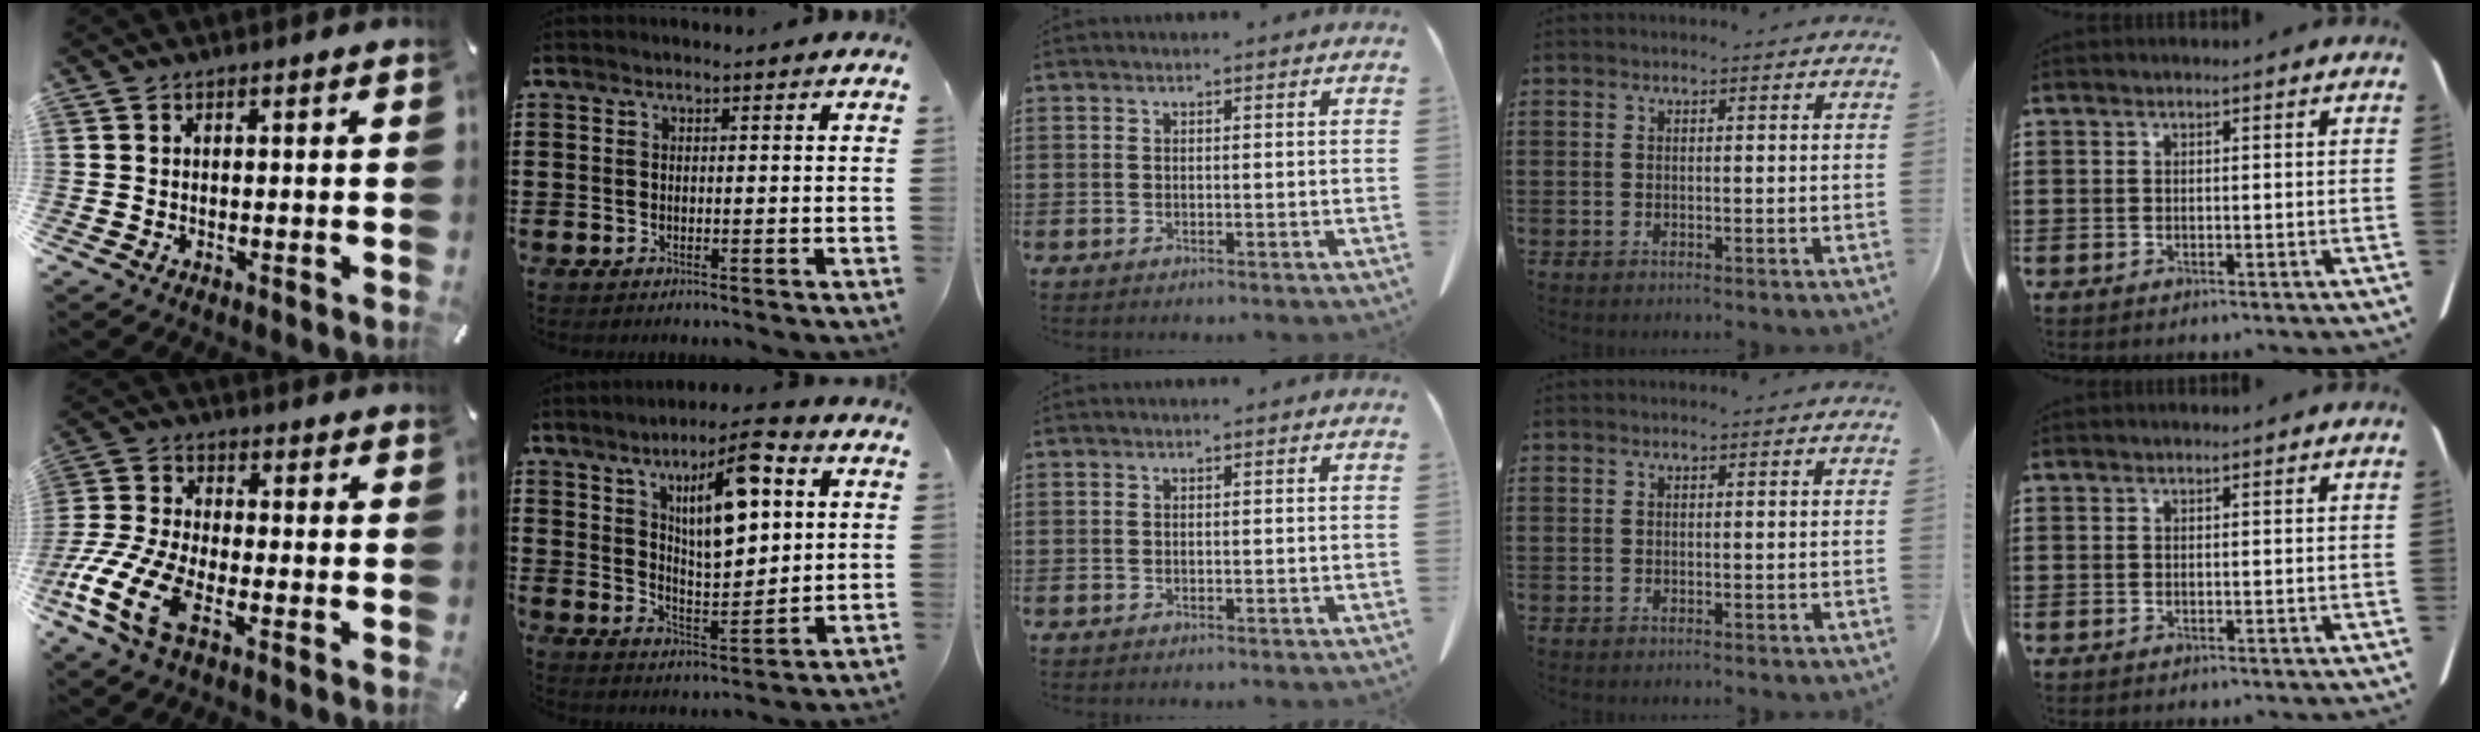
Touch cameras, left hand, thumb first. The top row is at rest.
{"thumb": {"total": 13.0, "force": [-6.2, 6.5, 9.4], "torque": [-0.216, 0.013, -0.117]}, "index": {"total": 11.6, "force": [5.1, 4.2, 9.6], "torque": [-0.151, -0.010, 0.081]}}